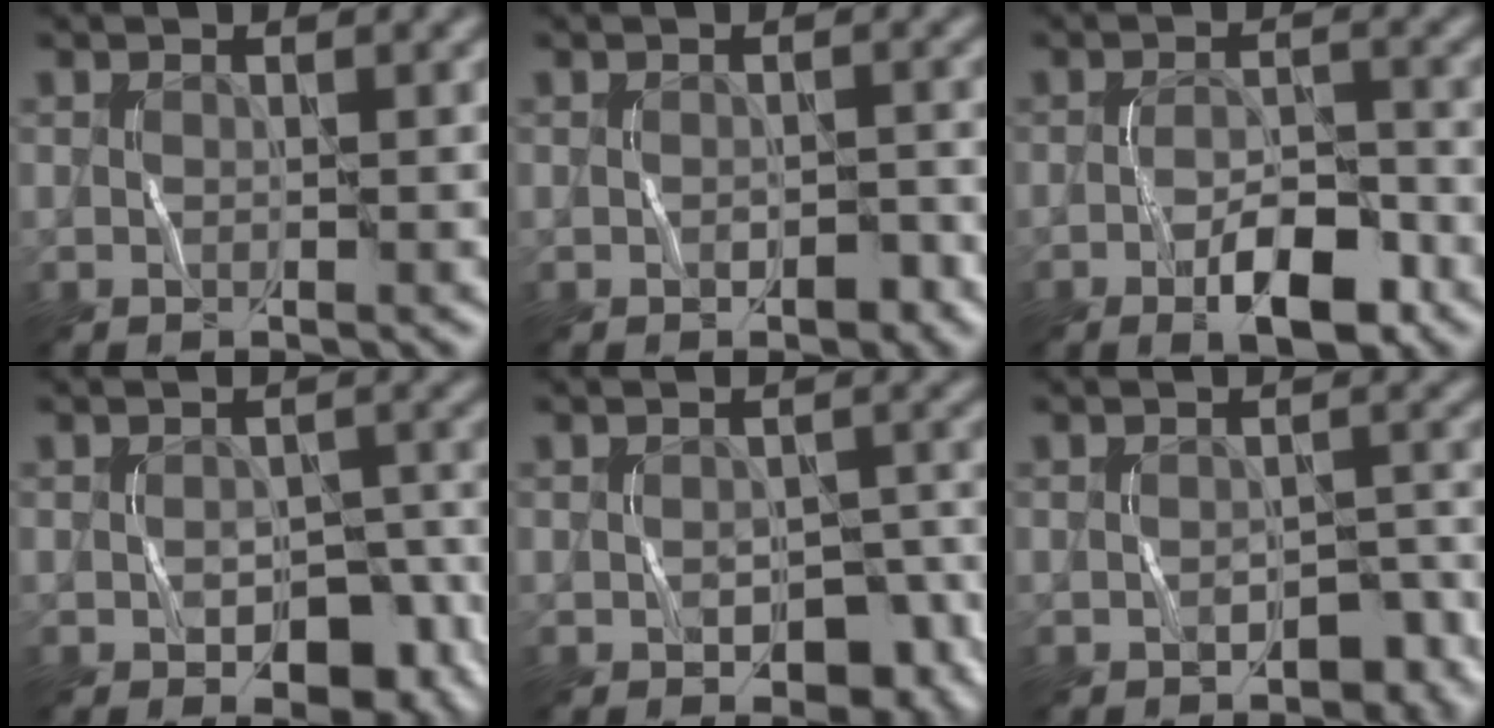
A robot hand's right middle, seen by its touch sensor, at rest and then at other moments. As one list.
[{"total": 1.4, "force": [-0.7, 0.8, 0.9], "torque": [-0.014, 0.001, -0.009]}, {"total": 5.3, "force": [-2.6, 2.0, 4.1], "torque": [-0.064, 0.002, -0.040]}, {"total": 5.3, "force": [-2.2, 3.4, 3.4], "torque": [-0.041, -0.004, -0.026]}, {"total": 5.2, "force": [-2.3, 3.4, 3.2], "torque": [-0.040, -0.005, -0.025]}, {"total": 3.0, "force": [-1.7, 1.9, 1.6], "torque": [-0.019, -0.001, -0.019]}]